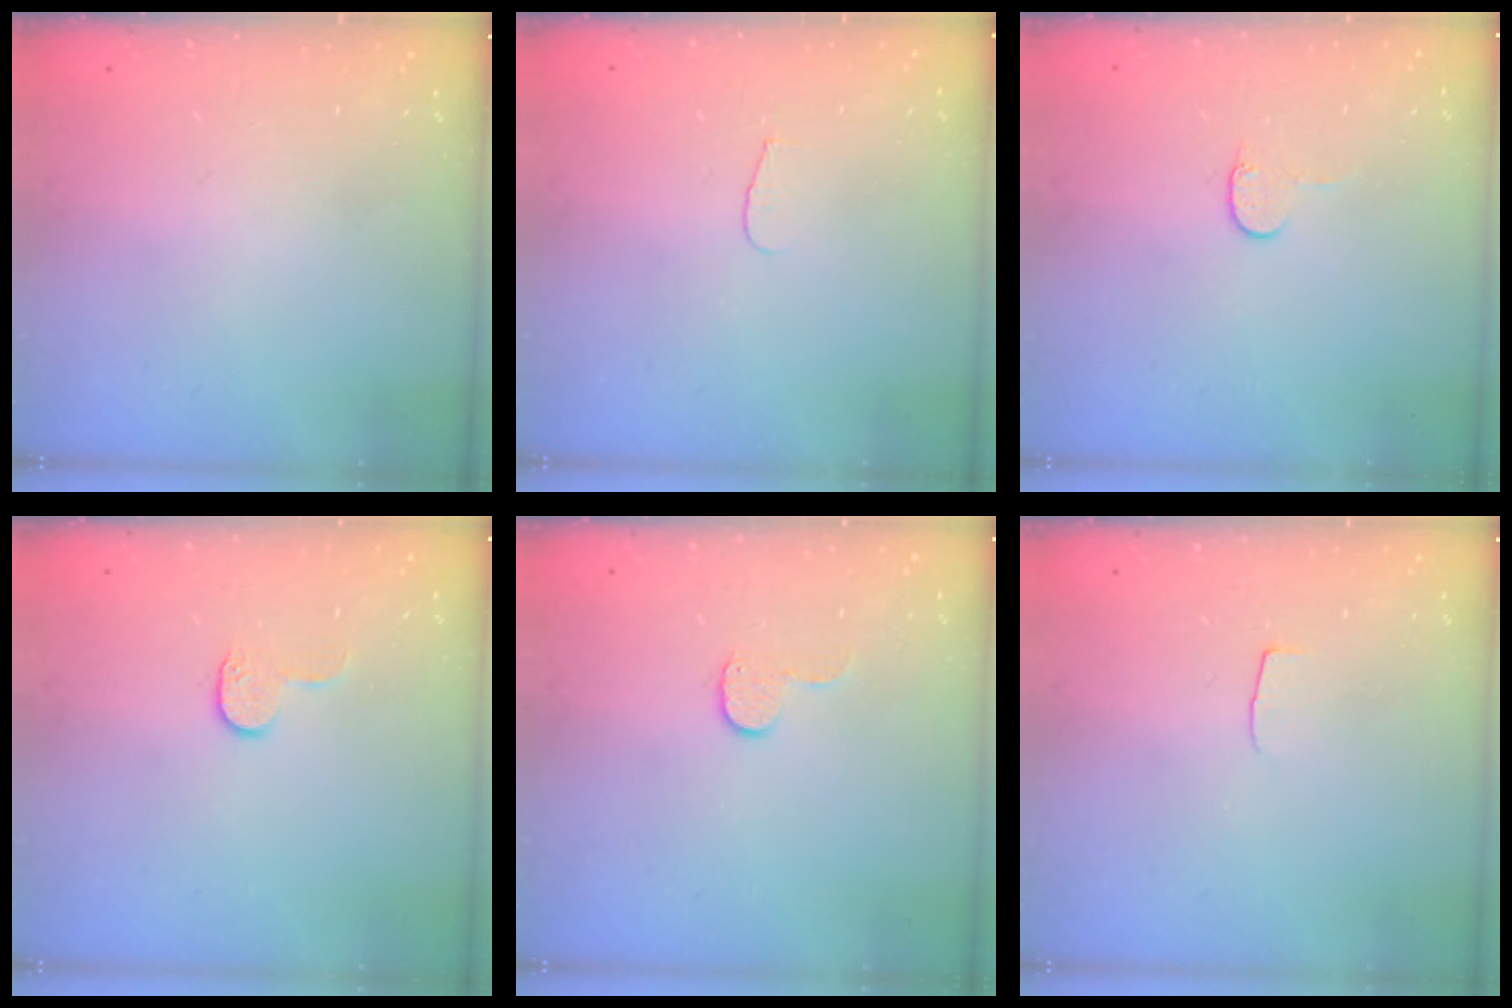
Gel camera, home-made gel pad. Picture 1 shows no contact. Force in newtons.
{"total": 3.4, "press": 3.4, "slide": 0.3}
{"total": 4.0, "press": 4.0, "slide": 0.4}
{"total": 4.2, "press": 4.2, "slide": 0.3}
{"total": 4.6, "press": 4.6, "slide": 0.4}
{"total": 3.7, "press": 3.7, "slide": 0.3}